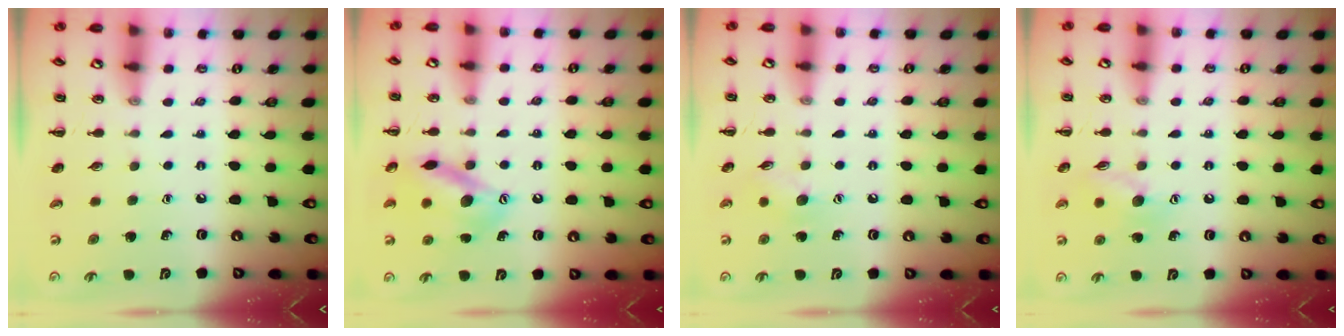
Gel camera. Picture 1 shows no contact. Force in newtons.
{"total": 14.0, "press": 13.7, "slide": 3.0}
{"total": 5.8, "press": 5.8, "slide": 0.8}
{"total": 8.5, "press": 8.5, "slide": 0.7}